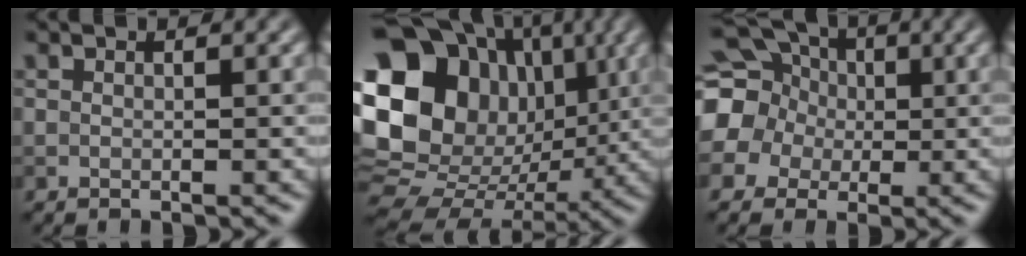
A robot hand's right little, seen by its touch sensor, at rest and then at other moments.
{"total": 23.6, "force": [3.9, 20.6, 10.8], "torque": [-0.226, 0.035, 0.046]}
{"total": 15.9, "force": [2.2, 14.5, 5.9], "torque": [-0.169, 0.012, 0.006]}